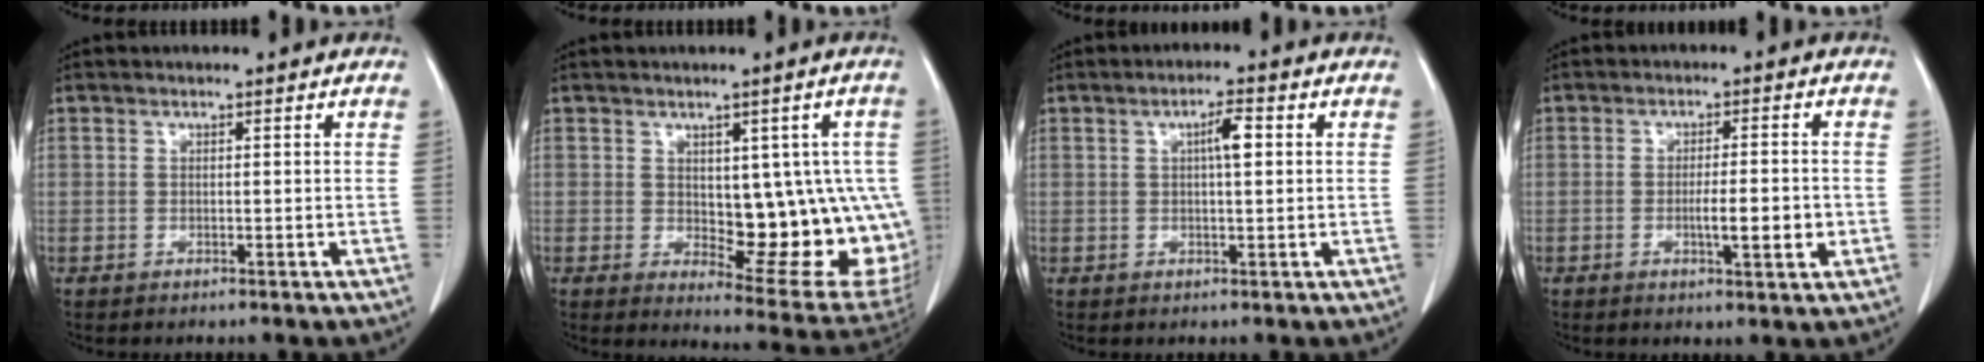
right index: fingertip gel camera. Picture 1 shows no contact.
{"total": 14.9, "force": [-0.8, 6.8, 13.3], "torque": [-0.116, 0.007, 0.014]}
{"total": 3.5, "force": [0.8, 0.5, 3.3], "torque": [-0.057, 0.006, 0.011]}
{"total": 5.2, "force": [-1.1, 0.7, 5.0], "torque": [-0.081, -0.002, -0.012]}